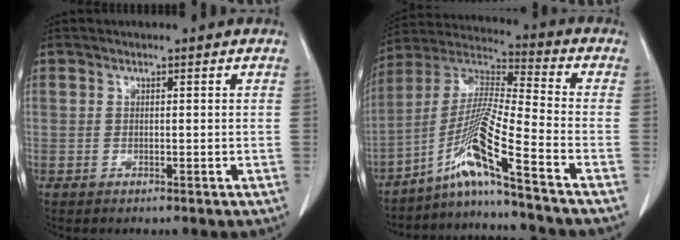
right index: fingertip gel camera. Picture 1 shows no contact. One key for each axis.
{"total": 11.7, "fx": -7.3, "fy": -2.5, "fz": 8.7, "tx": -0.183, "ty": -0.002, "tz": -0.143}